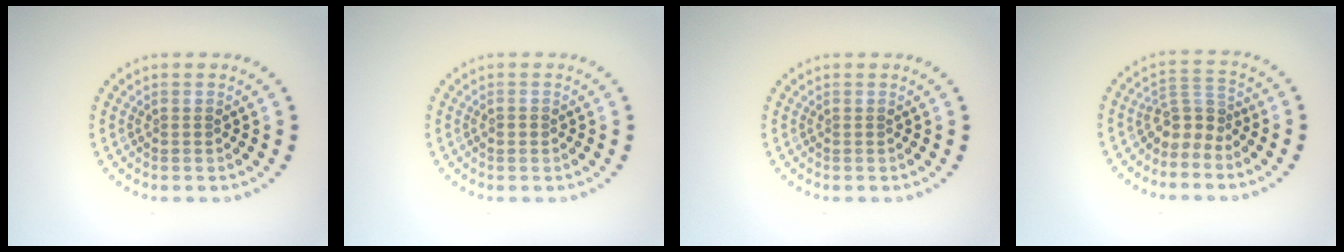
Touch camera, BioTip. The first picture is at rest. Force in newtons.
{"total": 0.7, "press": 0.7, "slide": 0.1}
{"total": 0.0}
{"total": 2.7, "press": 2.0, "slide": 1.9}